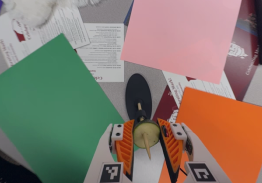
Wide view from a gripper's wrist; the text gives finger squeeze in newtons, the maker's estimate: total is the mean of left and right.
{"total": 15.1, "left": 15.7, "right": 14.5}